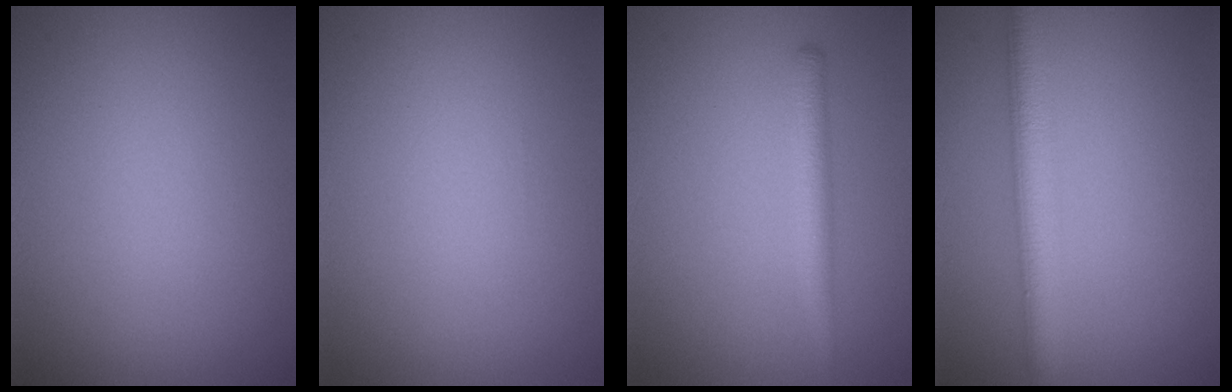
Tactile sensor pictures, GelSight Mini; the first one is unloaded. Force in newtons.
{"total": 0.0}
{"total": 2.2, "press": 2.2, "slide": 0.0}
{"total": 4.0, "press": 4.0, "slide": 0.2}